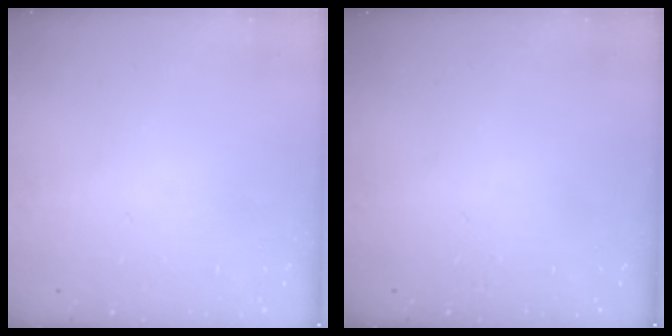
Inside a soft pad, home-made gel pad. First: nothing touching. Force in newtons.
{"total": 0.0}